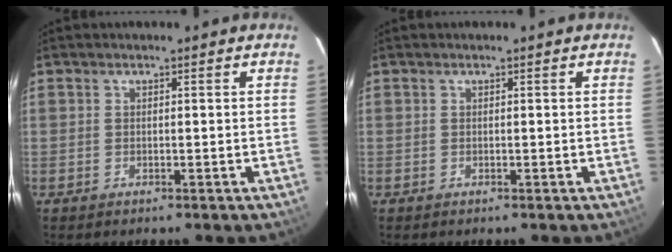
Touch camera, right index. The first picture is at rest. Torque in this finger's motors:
{"motor_torque": [0.07, 0.00, 0.04, 0.01]}